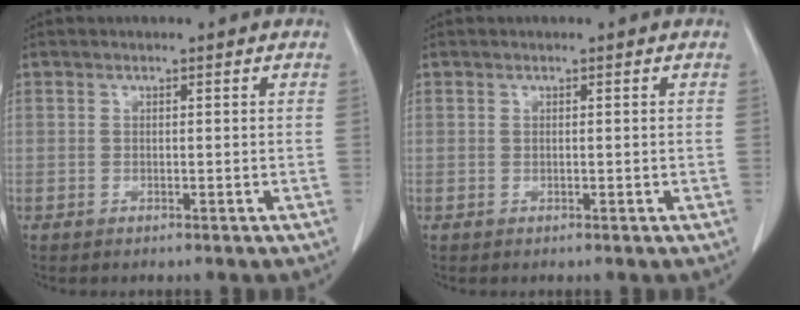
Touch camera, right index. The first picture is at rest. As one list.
[{"total": 0.0}]